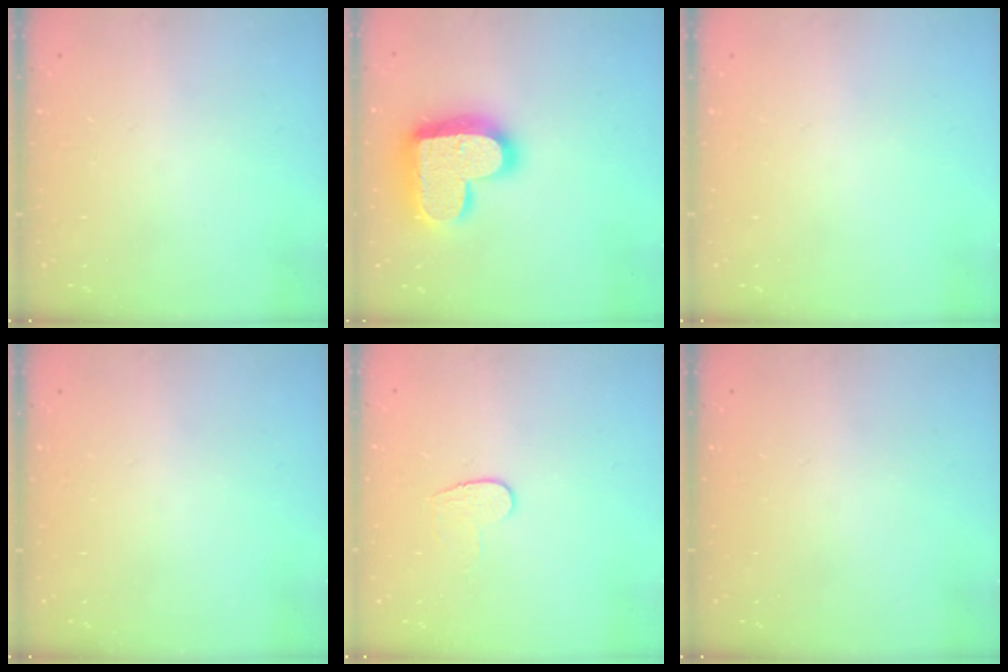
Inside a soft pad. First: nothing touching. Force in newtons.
{"total": 21.4, "press": 21.4, "slide": 1.3}
{"total": 0.0}
{"total": 0.0}
{"total": 6.6, "press": 6.6, "slide": 0.6}
{"total": 0.0}